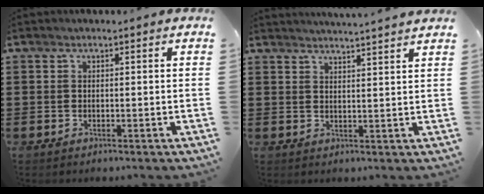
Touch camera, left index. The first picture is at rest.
{"total": 3.0, "force": [2.8, -1.0, 0.1], "torque": [-0.010, -0.018, 0.053]}